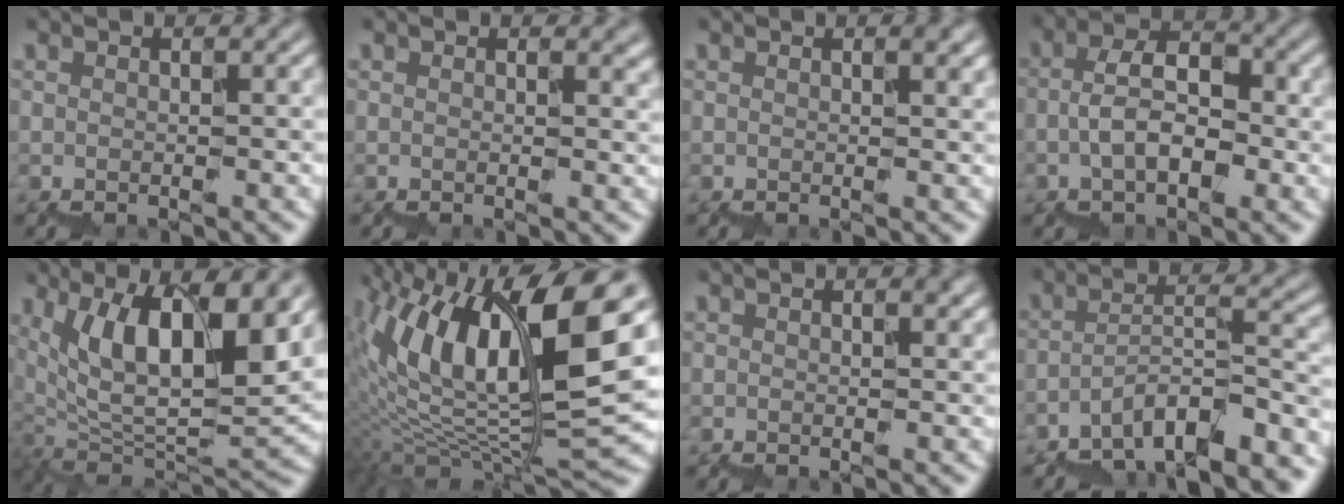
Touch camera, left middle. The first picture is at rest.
{"total": 1.8, "force": [0.8, 0.9, 1.3], "torque": [0.000, 0.012, 0.007]}
{"total": 2.1, "force": [0.8, 0.9, 1.7], "torque": [-0.008, 0.015, 0.009]}
{"total": 3.7, "force": [-0.6, 2.1, 3.0], "torque": [-0.063, 0.021, -0.014]}
{"total": 10.4, "force": [4.7, 3.6, 8.5], "torque": [-0.136, 0.002, 0.087]}
{"total": 15.5, "force": [4.1, 5.4, 13.9], "torque": [-0.273, 0.014, 0.084]}
{"total": 1.2, "force": [0.6, 0.4, 0.8], "torque": [-0.002, 0.009, 0.008]}
{"total": 8.4, "force": [-7.0, 1.7, 4.4], "torque": [-0.070, 0.023, -0.118]}